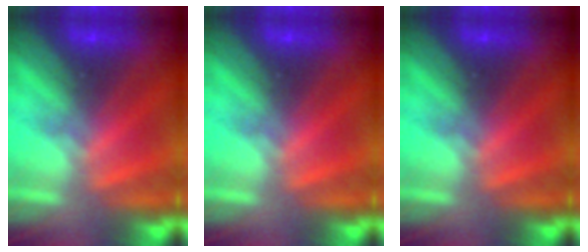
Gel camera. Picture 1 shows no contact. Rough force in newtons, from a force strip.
{"total": 0.0}
{"total": 0.0}